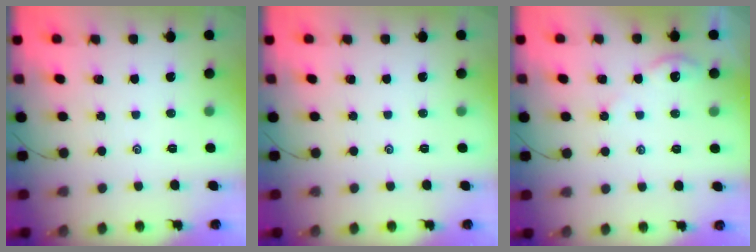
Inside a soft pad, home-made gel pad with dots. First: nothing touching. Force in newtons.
{"total": 0.0}
{"total": 2.9, "press": 2.9, "slide": 0.3}